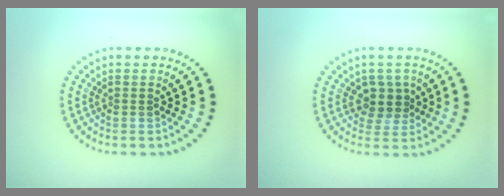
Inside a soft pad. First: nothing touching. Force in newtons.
{"total": 2.5, "press": 2.1, "slide": 1.3}